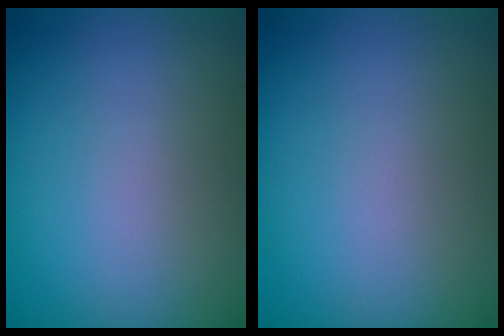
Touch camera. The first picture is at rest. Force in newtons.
{"total": 0.0}